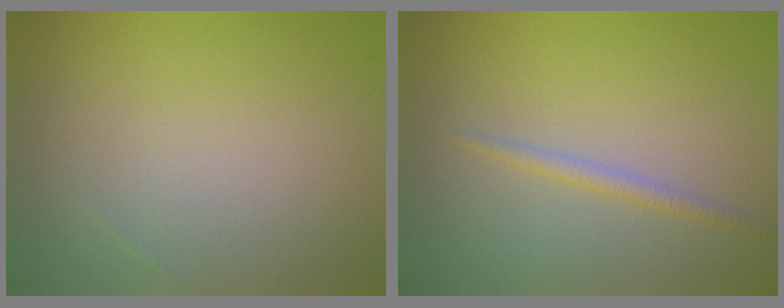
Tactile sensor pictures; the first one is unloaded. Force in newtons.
{"total": 1.2, "press": 1.2, "slide": 0.0}